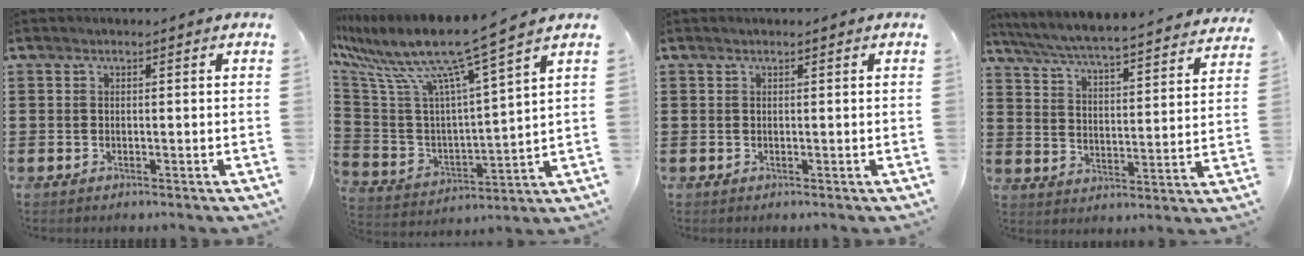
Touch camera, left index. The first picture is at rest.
{"total": 10.8, "force": [8.6, -0.4, 6.5], "torque": [-0.165, -0.065, 0.136]}
{"total": 0.0}
{"total": 5.1, "force": [4.9, -0.4, 1.4], "torque": [-0.054, -0.040, 0.077]}